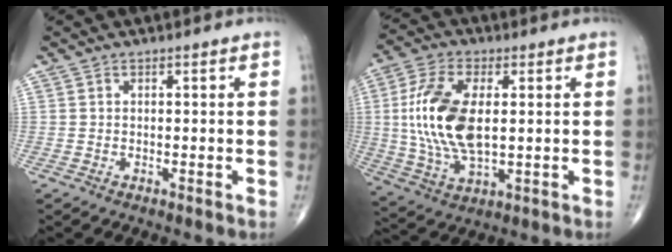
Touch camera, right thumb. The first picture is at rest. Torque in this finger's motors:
{"motor_torque": [1.71, 2.38, 1.85, 0.40, 0.18]}